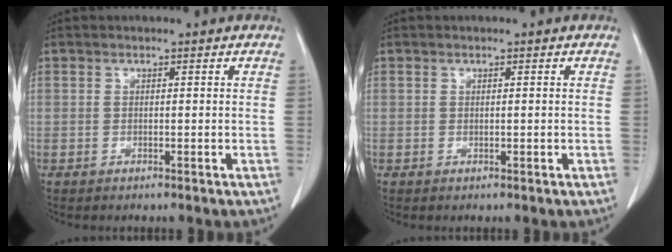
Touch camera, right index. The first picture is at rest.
{"total": 0.0}